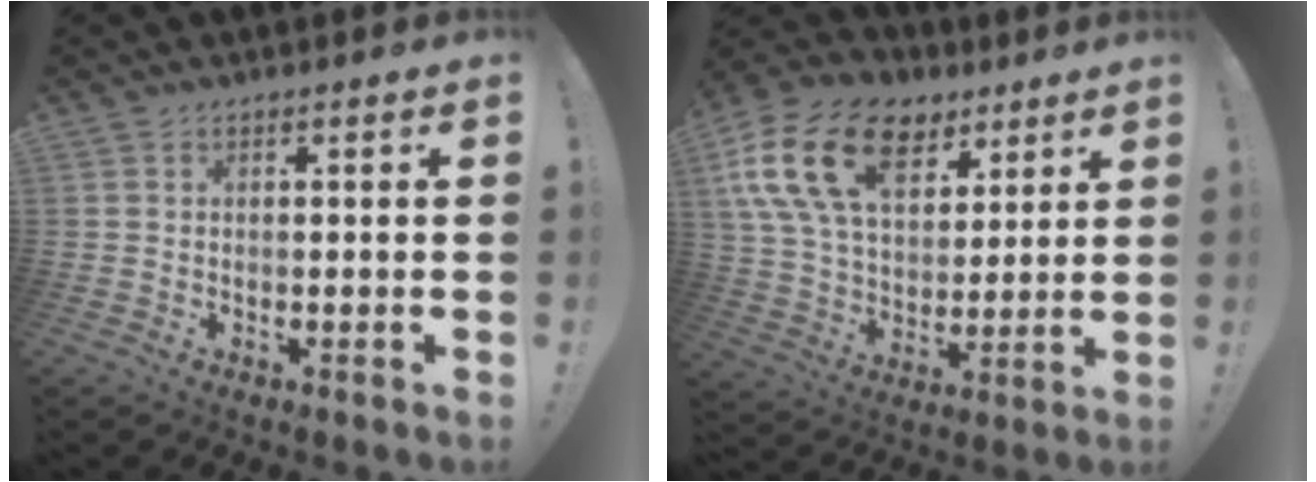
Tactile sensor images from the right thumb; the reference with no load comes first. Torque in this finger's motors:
{"motor_torque": [1.06, 2.85, 1.07, -0.41, 0.22]}